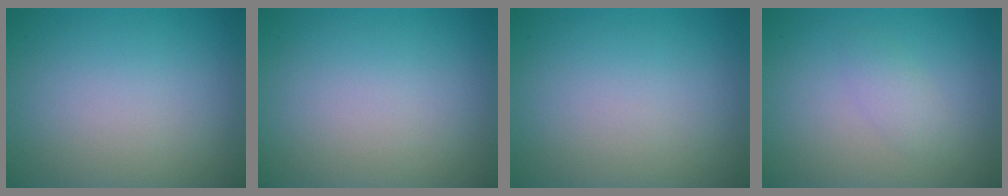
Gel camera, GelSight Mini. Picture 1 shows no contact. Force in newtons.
{"total": 0.0}
{"total": 0.0}
{"total": 2.5, "press": 2.4, "slide": 0.3}